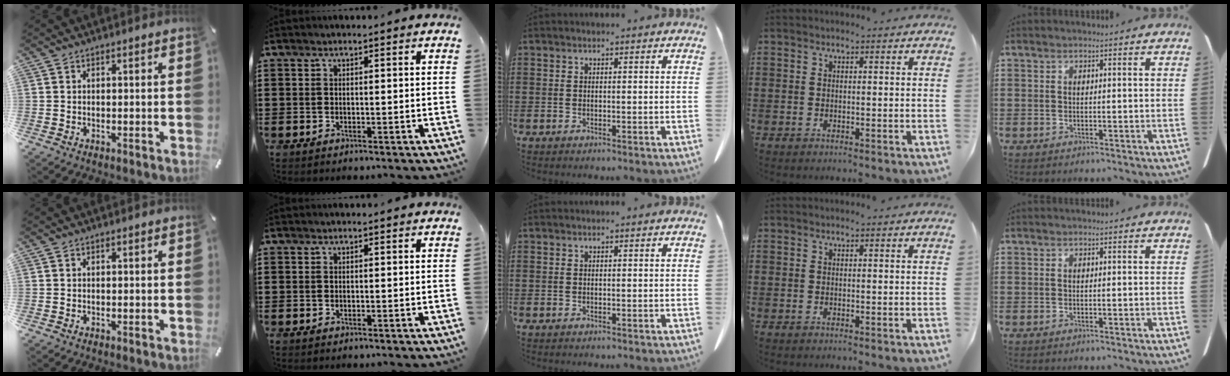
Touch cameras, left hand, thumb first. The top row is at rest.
{}